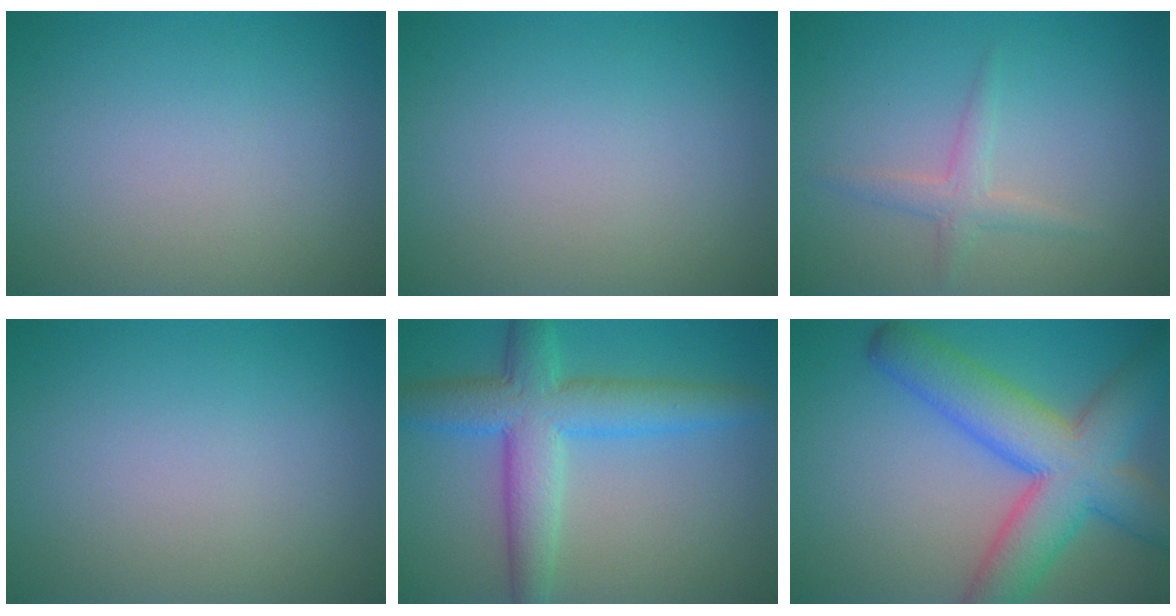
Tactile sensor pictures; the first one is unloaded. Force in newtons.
{"total": 0.0}
{"total": 1.8, "press": 1.8, "slide": 0.1}
{"total": 0.0}
{"total": 5.4, "press": 5.4, "slide": 0.2}
{"total": 9.5, "press": 9.5, "slide": 0.4}